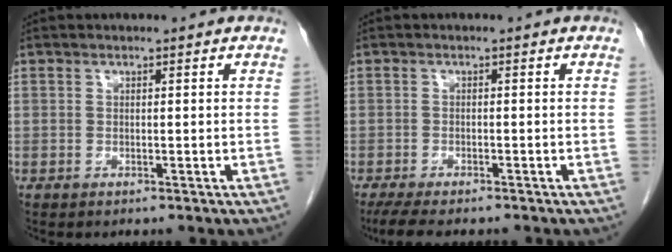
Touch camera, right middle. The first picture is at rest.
{"total": 6.9, "force": [-5.7, 1.3, 3.6], "torque": [-0.057, -0.016, -0.087]}